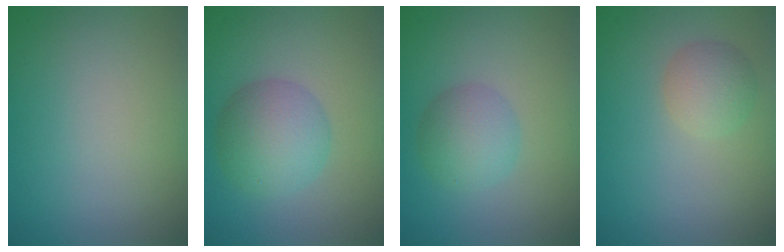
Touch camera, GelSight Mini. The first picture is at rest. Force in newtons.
{"total": 5.0, "press": 5.0, "slide": 0.2}
{"total": 3.4, "press": 3.4, "slide": 0.1}
{"total": 2.4, "press": 2.4, "slide": 0.1}